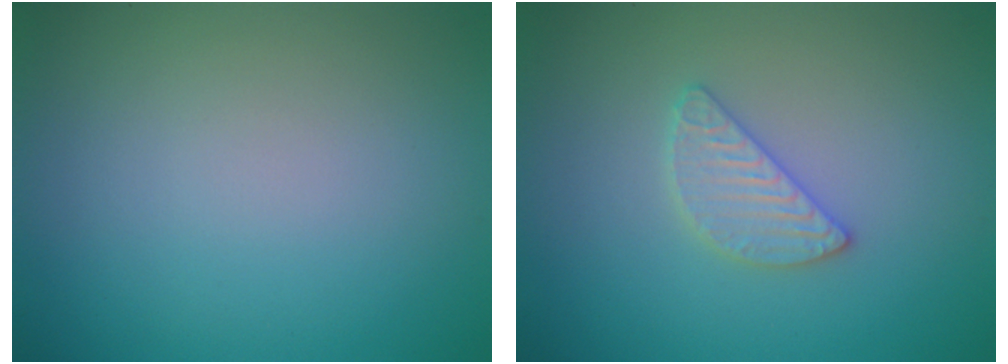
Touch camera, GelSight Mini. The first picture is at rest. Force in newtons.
{"total": 2.4, "press": 2.3, "slide": 0.3}